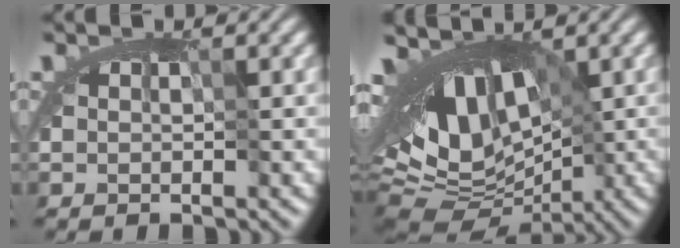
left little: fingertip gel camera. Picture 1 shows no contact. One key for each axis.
{"total": 10.0, "fx": 0.0, "fy": 5.5, "fz": 8.3, "tx": -0.105, "ty": 0.007, "tz": 0.011}